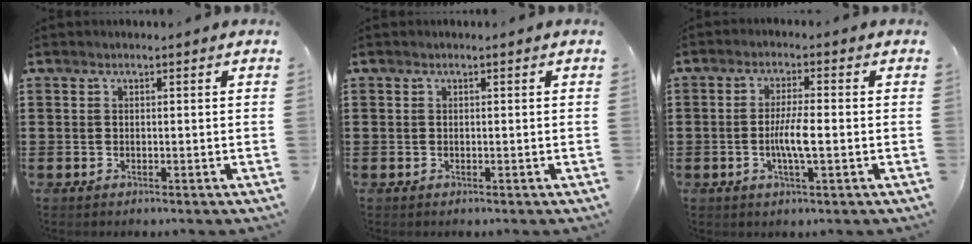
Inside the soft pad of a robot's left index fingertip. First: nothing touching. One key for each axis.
{"total": 0.0}
{"total": 5.0, "fx": -0.8, "fy": 0.7, "fz": 4.9, "tx": -0.099, "ty": -0.004, "tz": -0.021}